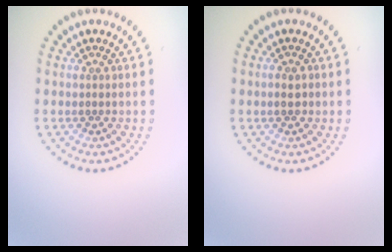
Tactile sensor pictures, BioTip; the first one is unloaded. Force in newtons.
{"total": 1.2, "press": 1.1, "slide": 0.1}